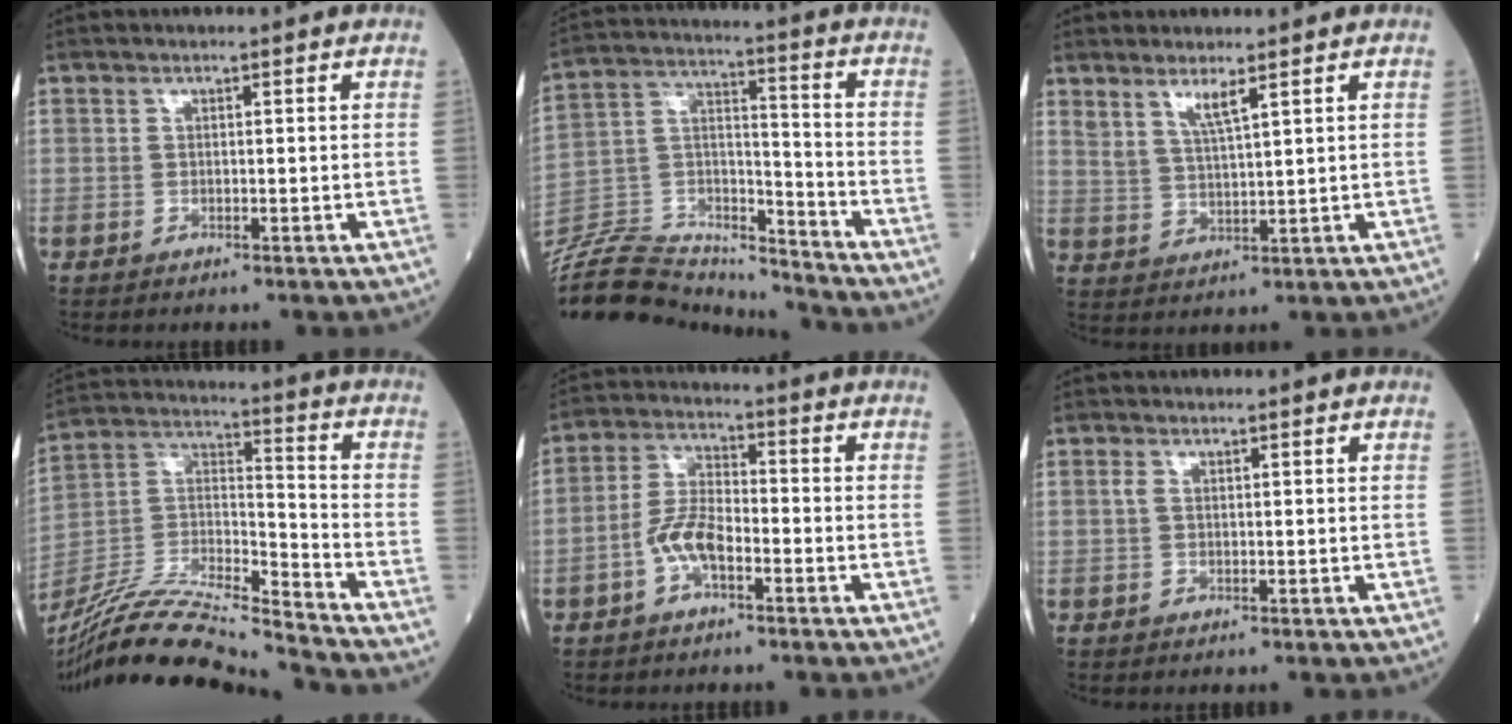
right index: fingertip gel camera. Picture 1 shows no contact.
{"total": 21.9, "force": [-21.1, 3.7, 4.6], "torque": [-0.114, 0.023, -0.351]}
{"total": 4.0, "force": [2.7, 0.1, 2.9], "torque": [-0.061, -0.008, 0.057]}
{"total": 20.6, "force": [-19.0, -0.3, 7.9], "torque": [-0.172, -0.004, -0.342]}
{"total": 6.3, "force": [-2.7, 2.5, 5.1], "torque": [-0.109, 0.011, -0.056]}
{"total": 0.8, "force": [0.3, 0.4, 0.6], "torque": [-0.017, 0.006, 0.004]}